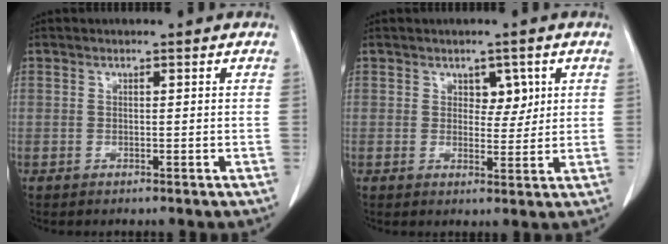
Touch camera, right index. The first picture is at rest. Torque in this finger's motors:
{"motor_torque": [0.07, 0.12, 0.01, 0.00]}